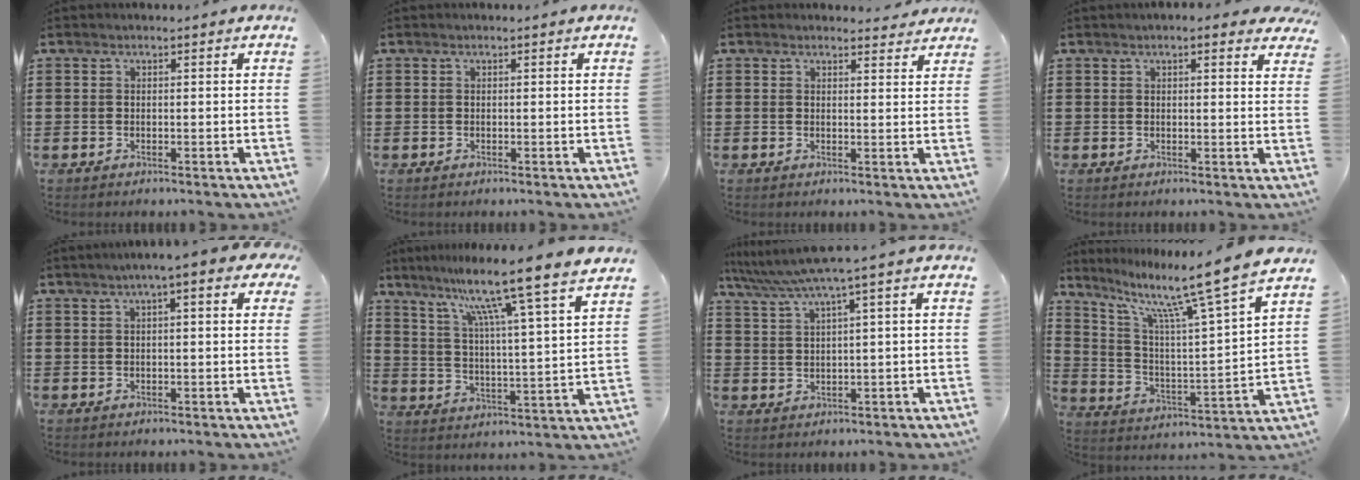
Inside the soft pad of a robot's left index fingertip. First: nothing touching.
{"total": 0.0}
{"total": 2.1, "force": [2.0, 0.5, 0.2], "torque": [-0.001, -0.004, 0.037]}
{"total": 1.9, "force": [1.5, 0.8, 0.8], "torque": [-0.022, 0.004, 0.027]}
{"total": 3.7, "force": [1.4, 0.3, 3.4], "torque": [-0.068, 0.004, 0.022]}
{"total": 11.1, "force": [9.0, -1.2, 6.3], "torque": [-0.139, -0.060, 0.138]}
{"total": 4.4, "force": [2.3, -0.7, 3.7], "torque": [-0.085, -0.017, 0.034]}
{"total": 11.2, "force": [8.6, -0.4, 7.1], "torque": [-0.155, -0.066, 0.128]}